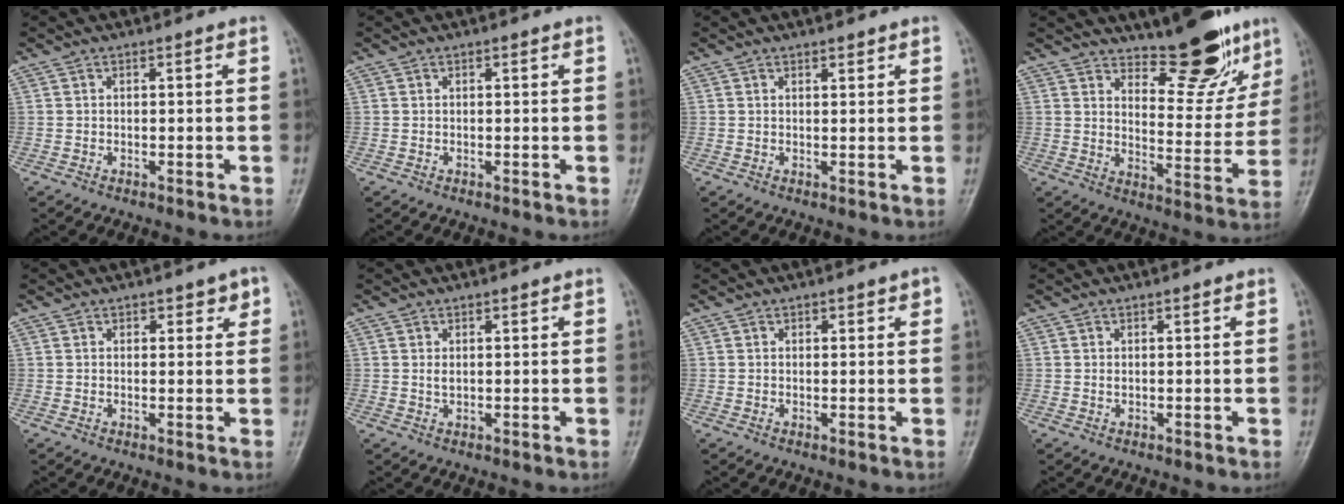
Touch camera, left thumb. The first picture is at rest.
{"total": 0.0}
{"total": 1.3, "force": [1.0, 0.5, 0.6], "torque": [-0.006, -0.006, 0.015]}
{"total": 13.8, "force": [10.6, 4.8, 7.4], "torque": [-0.059, -0.080, 0.159]}
{"total": 3.2, "force": [1.7, 1.8, 2.0], "torque": [-0.003, -0.006, 0.021]}
{"total": 1.7, "force": [0.8, 0.7, 1.3], "torque": [-0.022, -0.002, 0.017]}
{"total": 2.2, "force": [1.1, 1.0, 1.6], "torque": [-0.013, -0.002, 0.014]}
{"total": 1.0, "force": [0.6, 0.4, 0.7], "torque": [-0.010, 0.000, 0.010]}